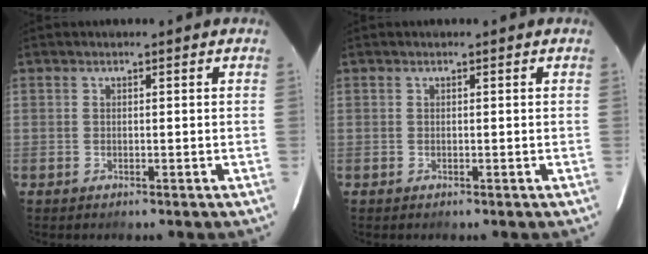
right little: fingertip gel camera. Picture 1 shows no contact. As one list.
[{"total": 0.0}]